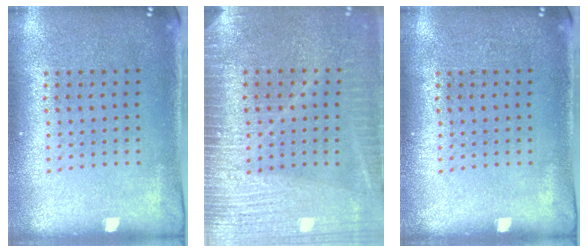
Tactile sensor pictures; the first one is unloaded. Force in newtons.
{"total": 3.7, "press": 3.3, "slide": 1.7}
{"total": 0.0}